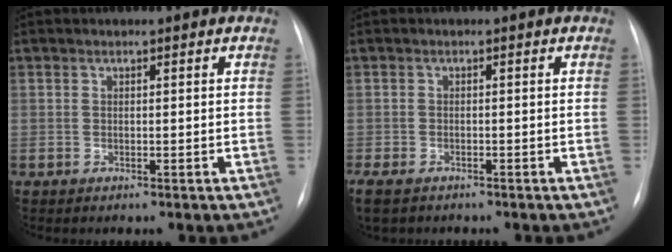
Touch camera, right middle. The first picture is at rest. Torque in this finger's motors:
{"motor_torque": [0.40, -0.46, 0.36, 0.13]}